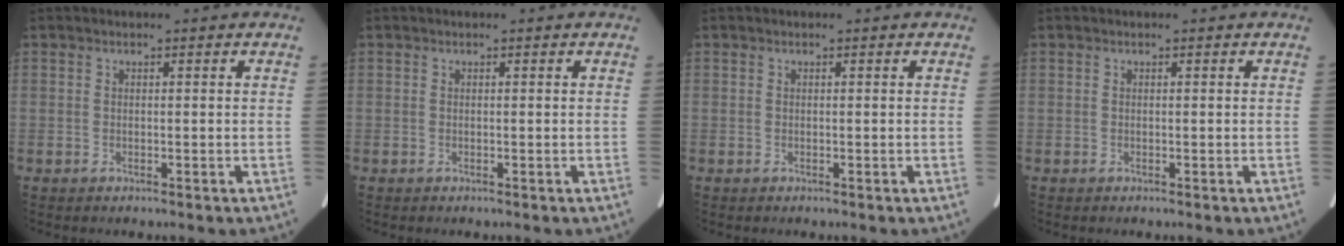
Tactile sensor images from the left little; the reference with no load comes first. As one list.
[{"total": 0.0}, {"total": 0.0}, {"total": 0.0}]